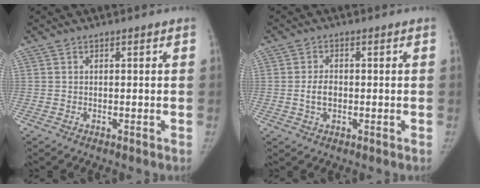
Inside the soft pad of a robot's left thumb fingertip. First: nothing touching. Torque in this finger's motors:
{"motor_torque": [0.61, 0.58, 0.53, -0.63, 0.06]}